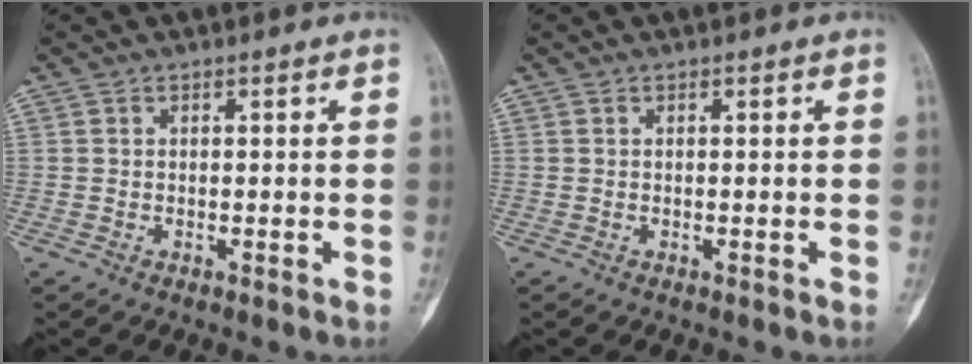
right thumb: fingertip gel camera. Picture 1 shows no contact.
{"total": 0.0}